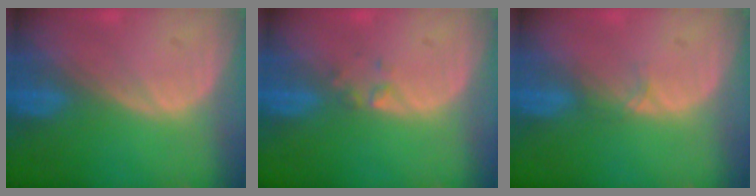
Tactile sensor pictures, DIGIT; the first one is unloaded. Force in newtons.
{"total": 1.2, "press": 1.2, "slide": 0.1}
{"total": 0.9, "press": 0.8, "slide": 0.2}